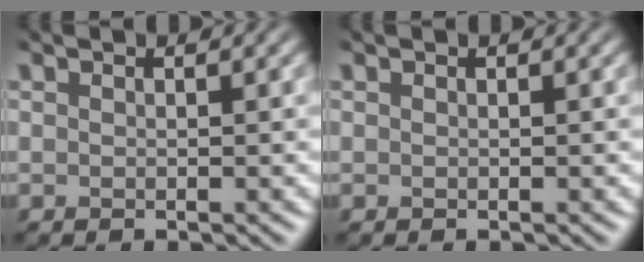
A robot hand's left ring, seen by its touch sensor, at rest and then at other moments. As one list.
[{"total": 0.0}]